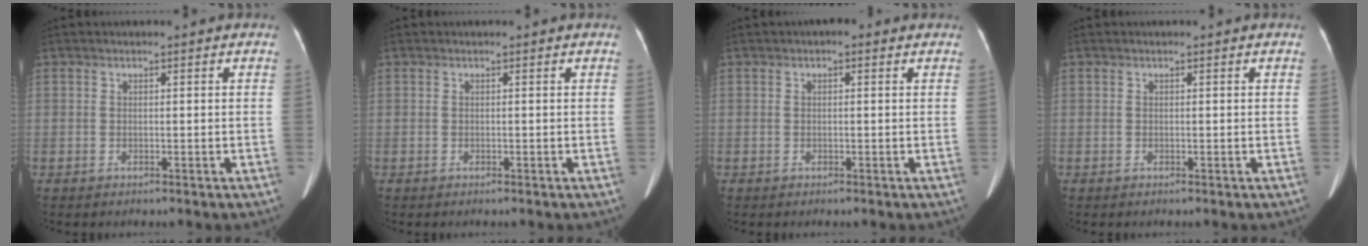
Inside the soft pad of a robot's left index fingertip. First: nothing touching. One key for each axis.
{"total": 0.0}
{"total": 1.2, "fx": 0.4, "fy": 1.0, "fz": 0.6, "tx": -0.009, "ty": 0.016, "tz": 0.000}
{"total": 0.0}